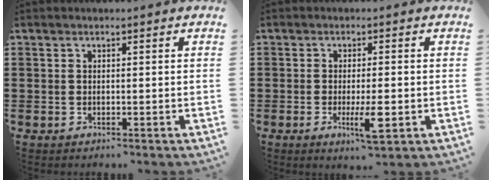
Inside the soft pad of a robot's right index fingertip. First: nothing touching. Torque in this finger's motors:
{"motor_torque": [1.29, -0.16, 0.17, 0.07]}